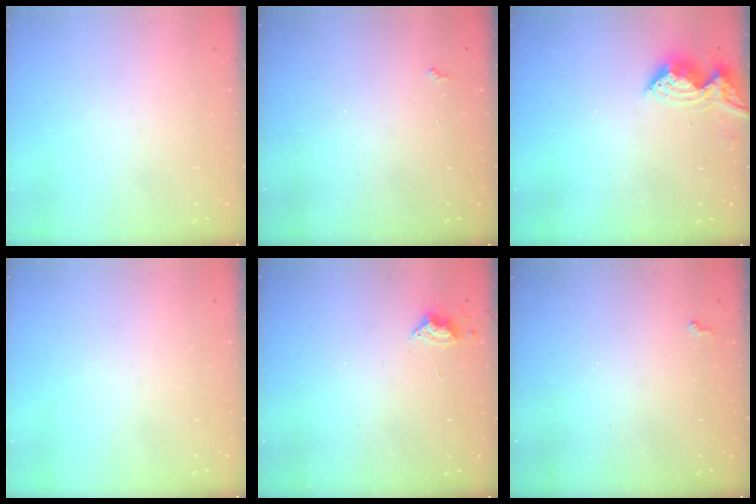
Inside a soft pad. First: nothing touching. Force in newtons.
{"total": 2.7, "press": 2.6, "slide": 0.4}
{"total": 10.6, "press": 10.6, "slide": 0.9}
{"total": 0.0}
{"total": 5.8, "press": 5.8, "slide": 0.8}
{"total": 4.1, "press": 4.0, "slide": 0.7}